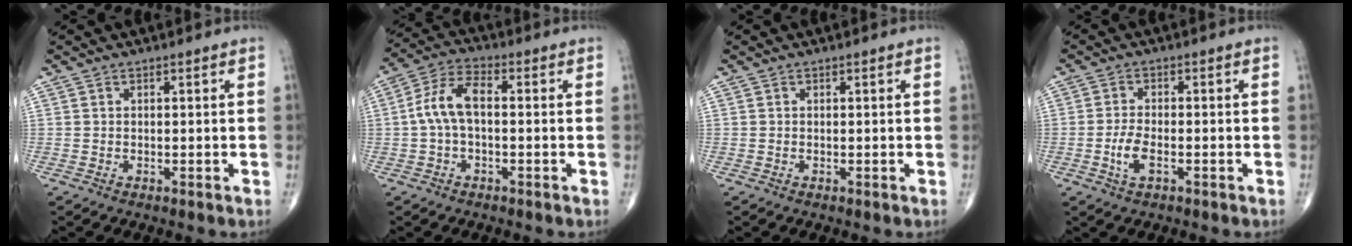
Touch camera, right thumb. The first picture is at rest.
{"total": 7.8, "force": [-0.2, 3.9, 6.7], "torque": [-0.140, 0.028, -0.011]}
{"total": 0.0}
{"total": 4.1, "force": [-1.5, 1.8, 3.4], "torque": [-0.072, 0.007, -0.027]}